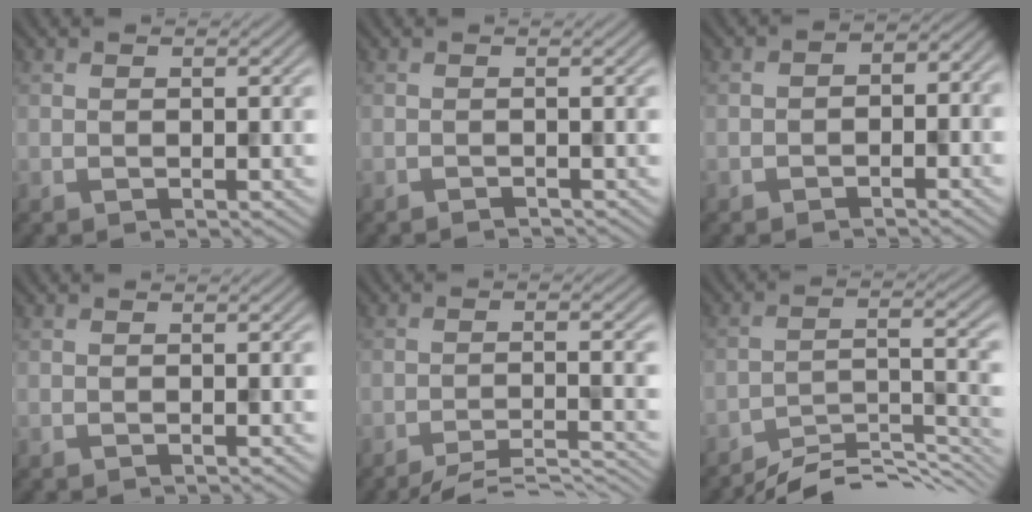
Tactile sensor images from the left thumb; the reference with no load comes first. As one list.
[{"total": 0.8, "force": [-0.6, 0.0, 0.5], "torque": [-0.005, 0.000, -0.013]}, {"total": 2.8, "force": [-1.3, 1.9, 1.7], "torque": [-0.027, -0.001, -0.031]}, {"total": 0.0}, {"total": 6.3, "force": [-4.8, 0.9, 3.9], "torque": [-0.071, 0.003, -0.075]}, {"total": 8.5, "force": [-7.5, 1.4, 3.9], "torque": [-0.063, 0.006, -0.124]}]